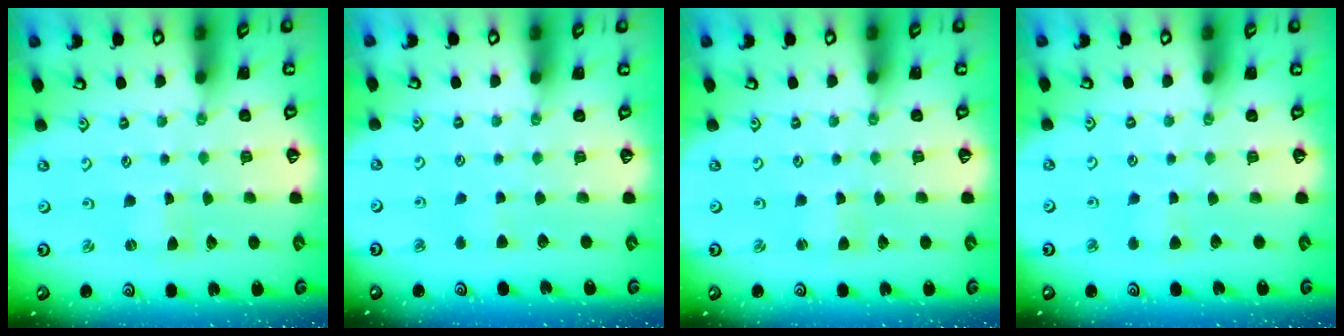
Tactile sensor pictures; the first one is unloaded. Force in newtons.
{"total": 3.8, "press": 3.8, "slide": 0.6}
{"total": 0.9, "press": 0.9, "slide": 0.2}
{"total": 3.2, "press": 3.1, "slide": 0.6}